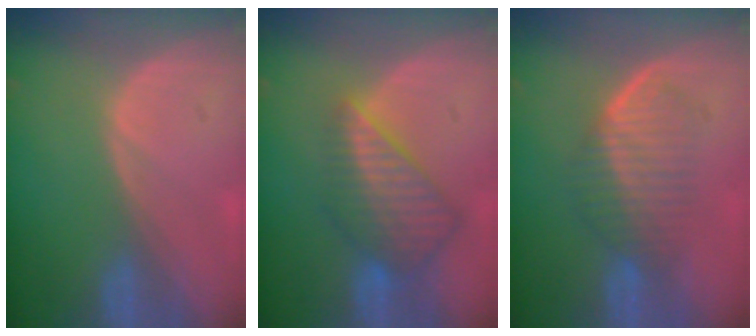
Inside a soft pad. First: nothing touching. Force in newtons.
{"total": 8.4, "press": 7.3, "slide": 4.1}
{"total": 6.2, "press": 5.8, "slide": 2.4}